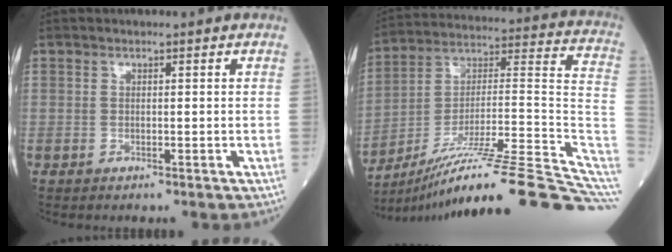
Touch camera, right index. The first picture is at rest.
{"total": 26.9, "force": [-19.5, 0.6, 18.5], "torque": [-0.193, 0.037, -0.305]}